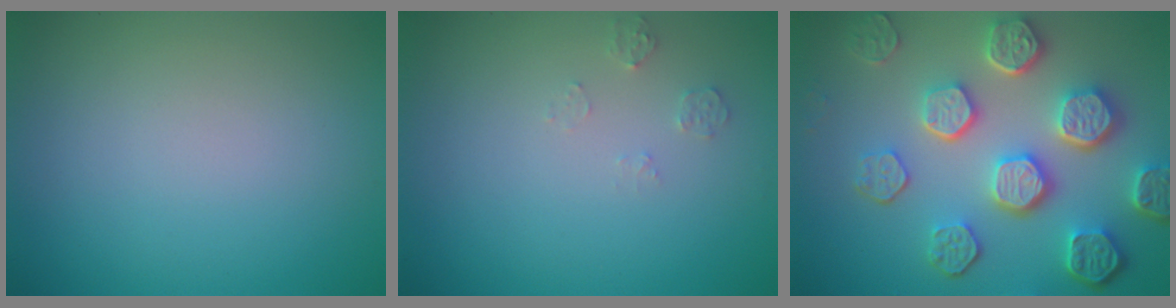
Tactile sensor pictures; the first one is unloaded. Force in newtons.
{"total": 1.1, "press": 1.1, "slide": 0.1}
{"total": 7.7, "press": 5.9, "slide": 4.9}